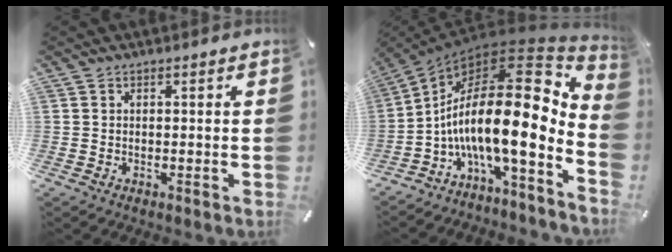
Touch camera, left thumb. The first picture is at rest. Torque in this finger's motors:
{"motor_torque": [-0.23, 3.42, 2.63, 0.14, 0.52]}